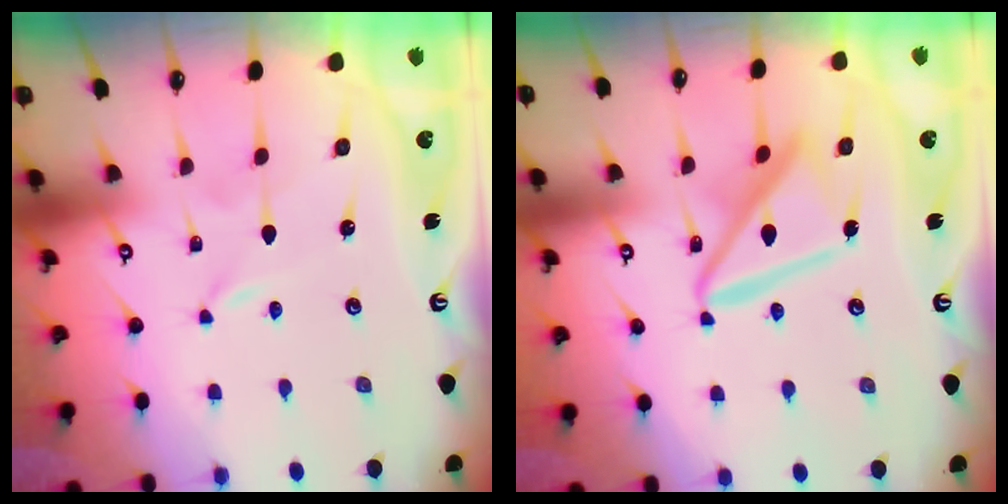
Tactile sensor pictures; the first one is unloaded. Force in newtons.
{"total": 13.3, "press": 13.2, "slide": 1.3}